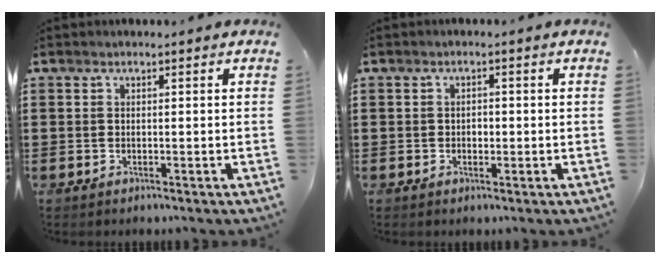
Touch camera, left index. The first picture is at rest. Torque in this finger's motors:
{"motor_torque": [0.08, 0.07, 0.00, 0.00]}